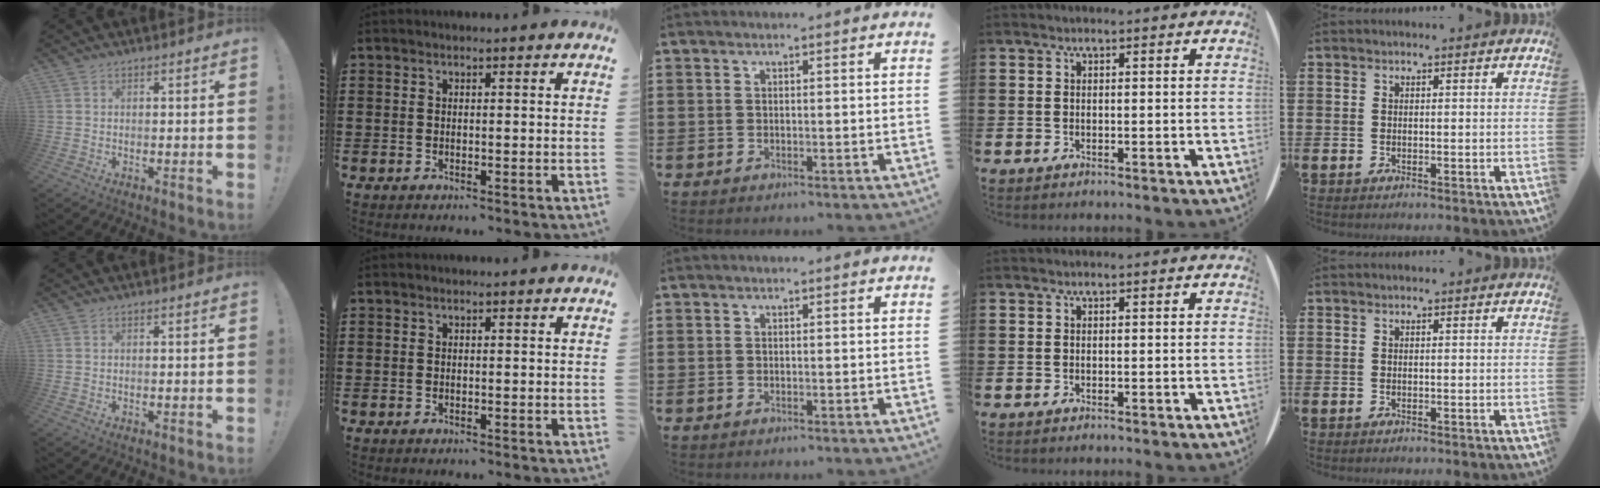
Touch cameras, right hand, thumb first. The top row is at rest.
{}